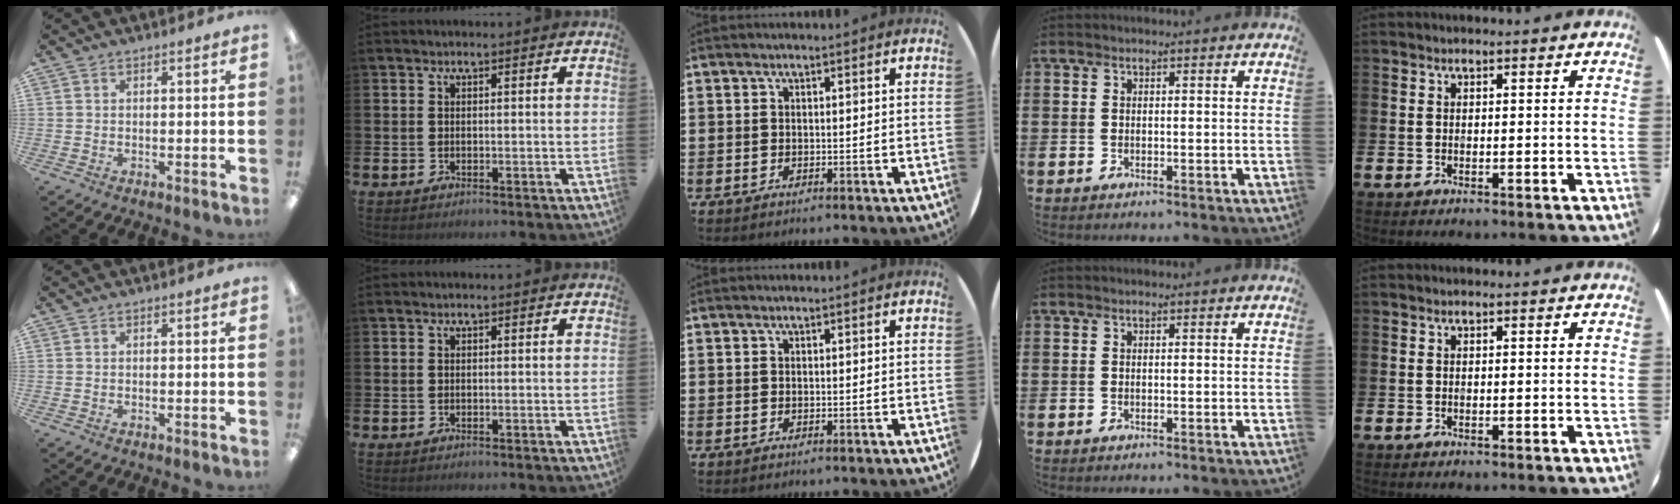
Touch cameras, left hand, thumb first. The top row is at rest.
{}